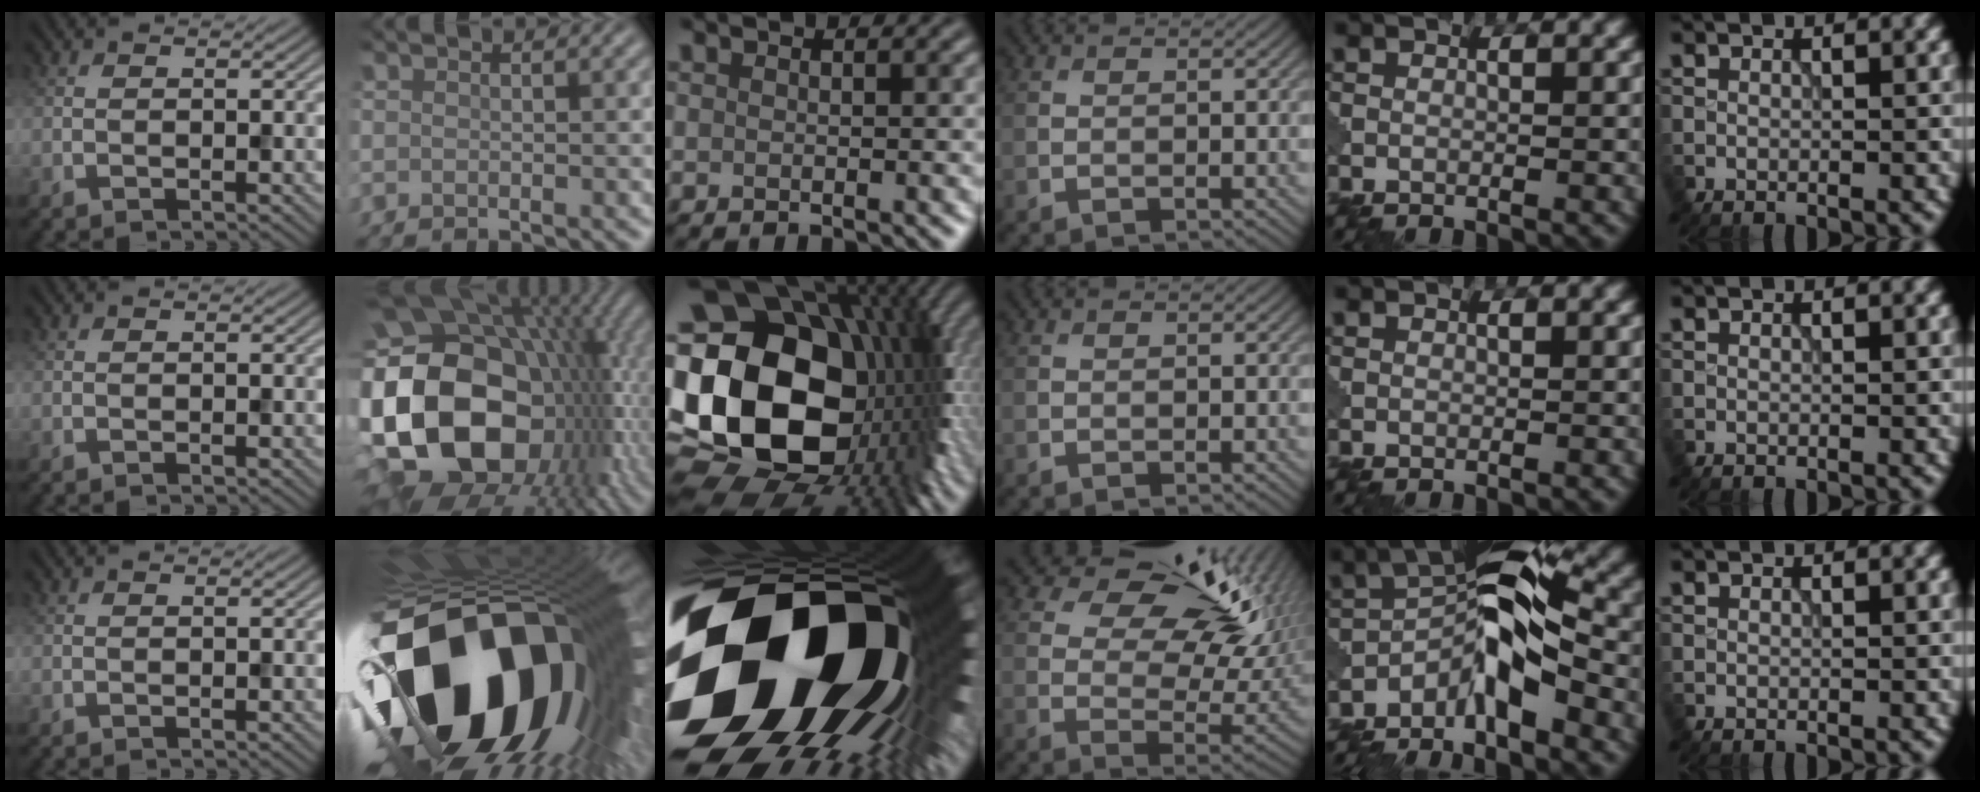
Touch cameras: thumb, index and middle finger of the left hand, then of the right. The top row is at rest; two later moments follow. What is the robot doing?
{"motion": "disassemble", "object": "puzzle pieces"}